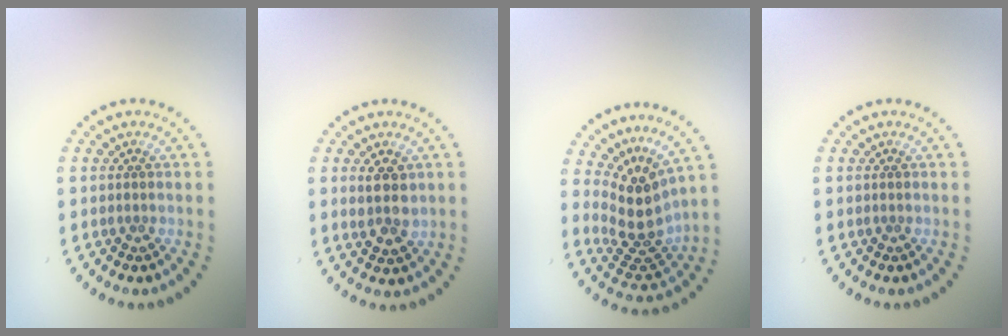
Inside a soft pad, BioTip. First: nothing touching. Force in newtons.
{"total": 2.7, "press": 2.6, "slide": 0.8}
{"total": 4.2, "press": 3.0, "slide": 2.9}
{"total": 0.0}